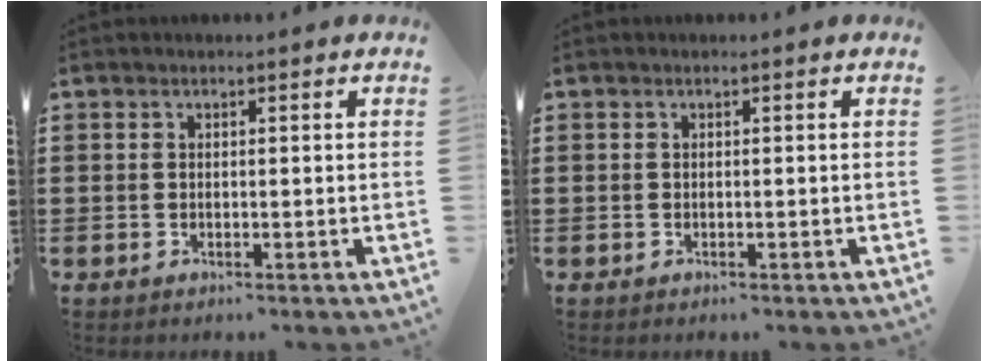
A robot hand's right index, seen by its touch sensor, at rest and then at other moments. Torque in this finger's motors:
{"motor_torque": [-0.19, 0.22, -0.05, -0.06]}